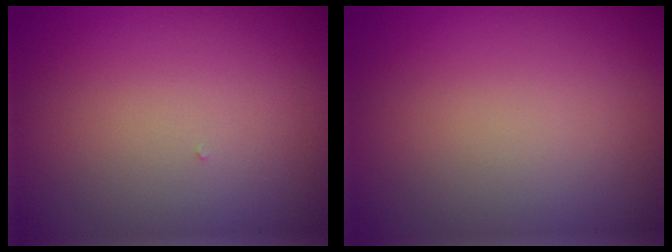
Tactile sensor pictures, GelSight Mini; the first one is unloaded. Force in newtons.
{"total": 0.0}